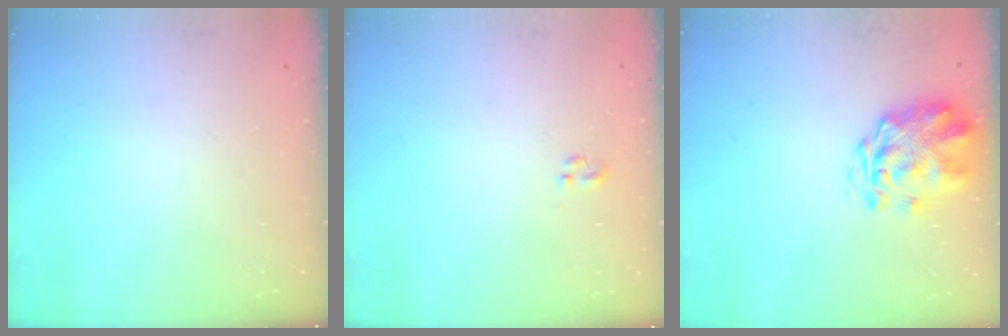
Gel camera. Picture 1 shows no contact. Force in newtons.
{"total": 0.0}
{"total": 3.1, "press": 2.7, "slide": 1.6}